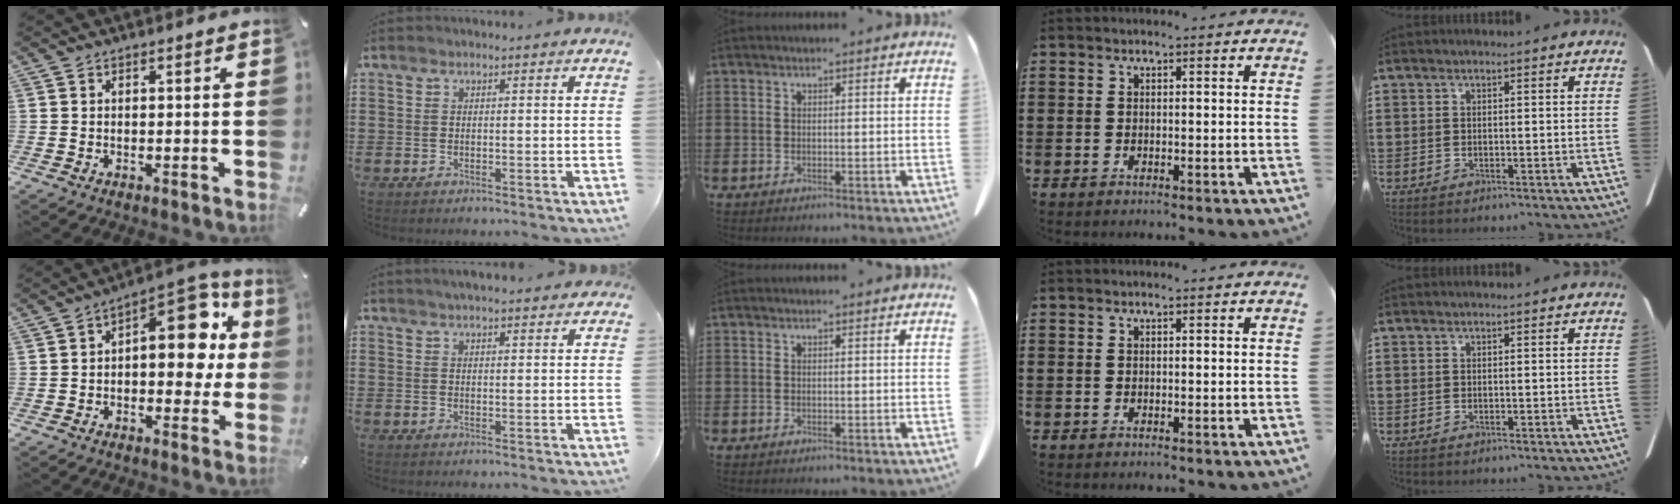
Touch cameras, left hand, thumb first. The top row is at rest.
{"thumb": {"total": 15.7, "force": [3.8, 9.0, 12.3], "torque": [-0.140, -0.033, 0.062]}, "index": {"total": 2.3, "force": [2.1, 0.2, 1.0], "torque": [-0.023, 0.005, 0.039]}}